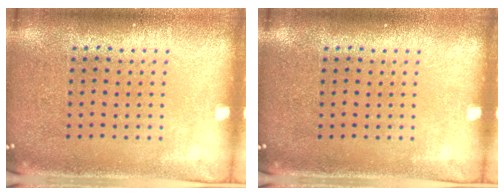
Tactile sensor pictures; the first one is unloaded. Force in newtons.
{"total": 0.0}